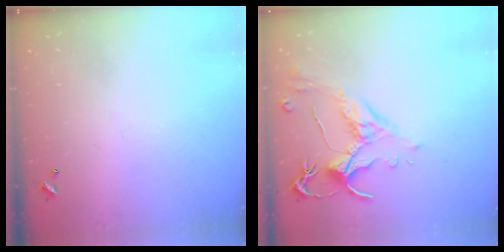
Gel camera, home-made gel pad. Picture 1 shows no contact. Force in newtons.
{"total": 2.5, "press": 2.1, "slide": 1.4}